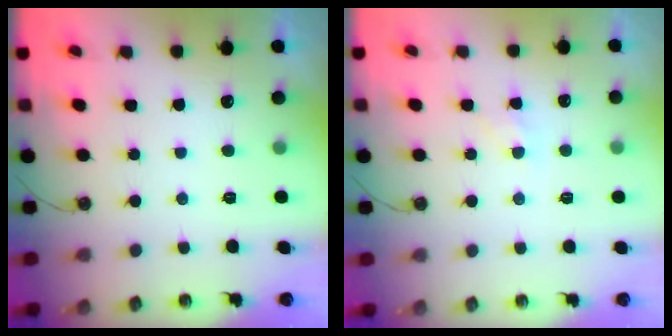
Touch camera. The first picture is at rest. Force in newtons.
{"total": 6.7, "press": 6.6, "slide": 0.7}